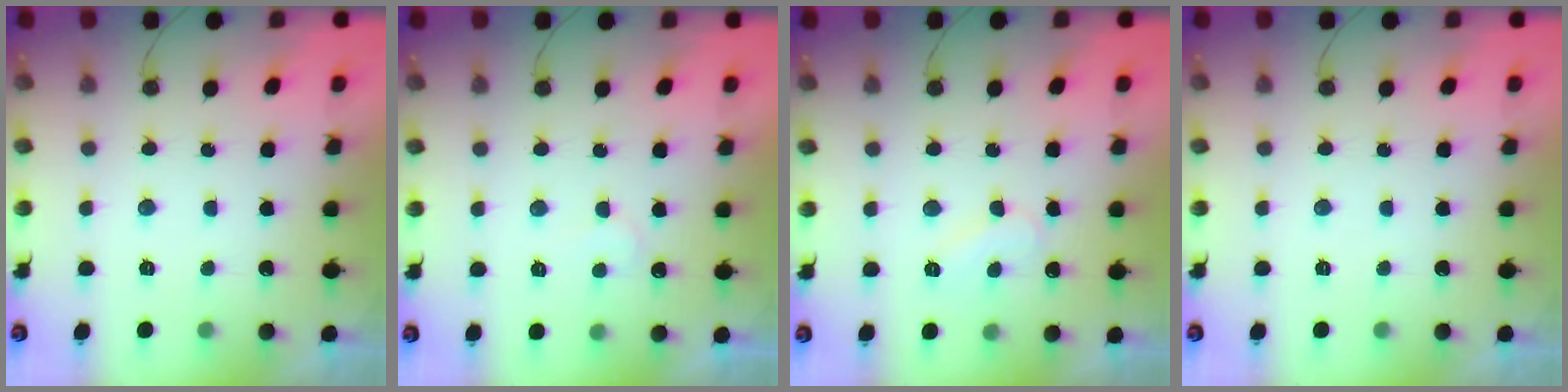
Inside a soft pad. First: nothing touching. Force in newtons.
{"total": 5.0, "press": 5.0, "slide": 0.4}
{"total": 8.3, "press": 8.3, "slide": 0.5}
{"total": 0.0}